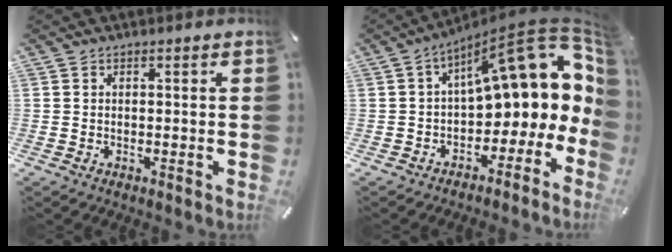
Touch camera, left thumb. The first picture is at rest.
{"total": 18.2, "force": [6.8, 8.4, 14.7], "torque": [-0.188, -0.060, 0.111]}